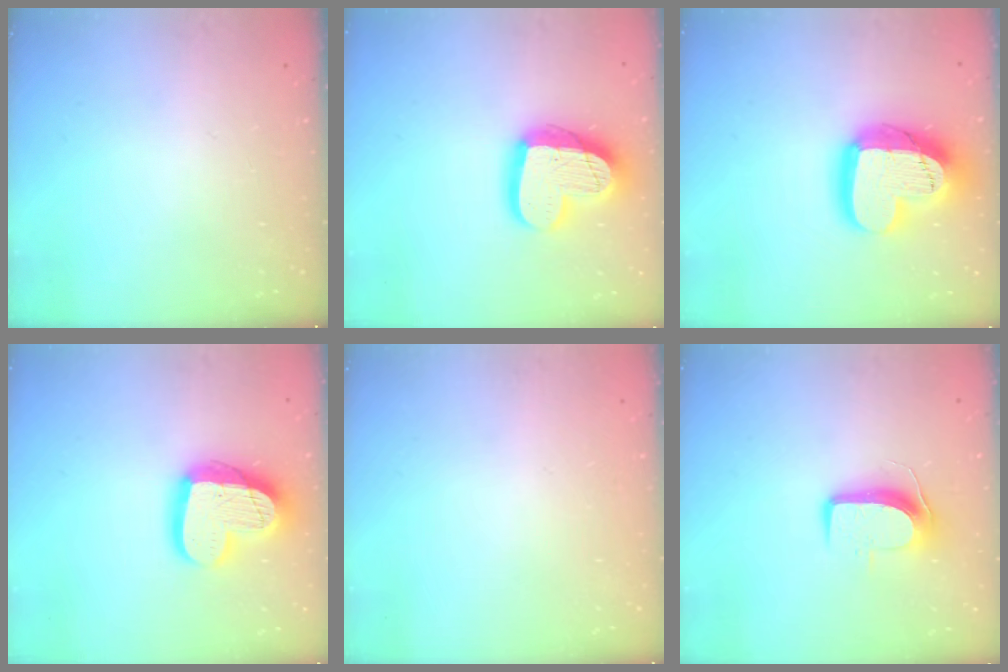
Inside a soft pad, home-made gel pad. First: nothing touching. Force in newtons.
{"total": 19.1, "press": 19.0, "slide": 2.0}
{"total": 24.2, "press": 24.1, "slide": 1.8}
{"total": 19.1, "press": 19.0, "slide": 2.0}
{"total": 0.0}
{"total": 8.9, "press": 8.9, "slide": 0.3}